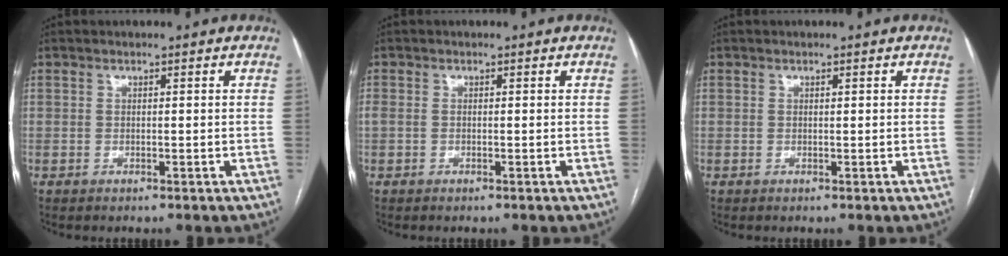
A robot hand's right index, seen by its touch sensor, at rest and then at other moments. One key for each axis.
{"total": 1.1, "fx": -0.1, "fy": 0.6, "fz": 0.9, "tx": -0.030, "ty": 0.010, "tz": 0.003}
{"total": 0.0}